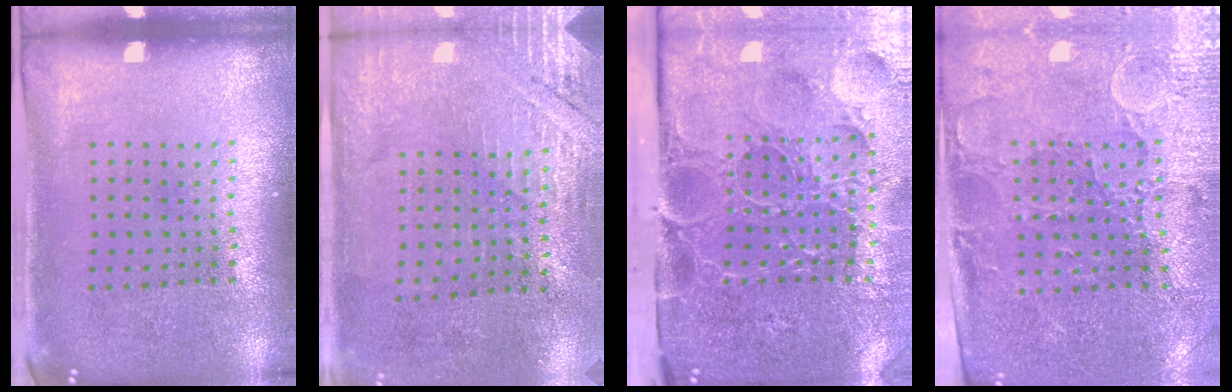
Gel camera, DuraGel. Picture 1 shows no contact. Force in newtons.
{"total": 2.7, "press": 2.5, "slide": 1.1}
{"total": 5.3, "press": 4.2, "slide": 3.2}
{"total": 3.1, "press": 2.9, "slide": 1.2}